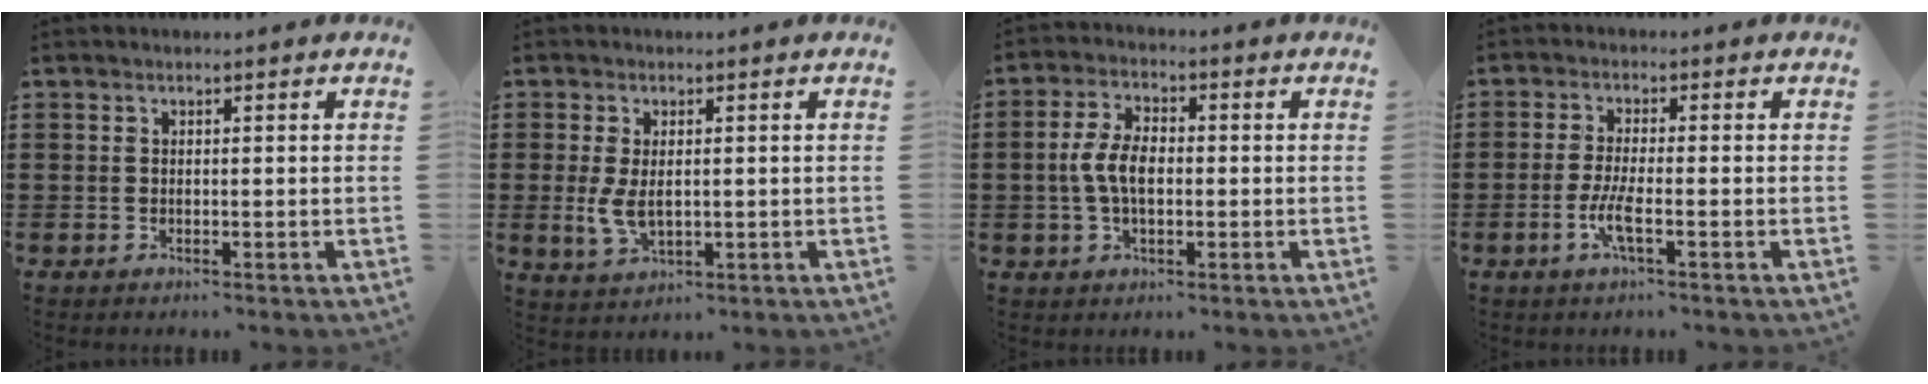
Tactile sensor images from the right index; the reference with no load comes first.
{"total": 4.3, "force": [0.0, 2.1, 3.7], "torque": [-0.092, -0.004, -0.005]}
{"total": 6.0, "force": [-0.5, 3.1, 5.1], "torque": [-0.121, -0.002, -0.017]}
{"total": 4.3, "force": [-1.6, 0.7, 3.9], "torque": [-0.087, -0.008, -0.036]}